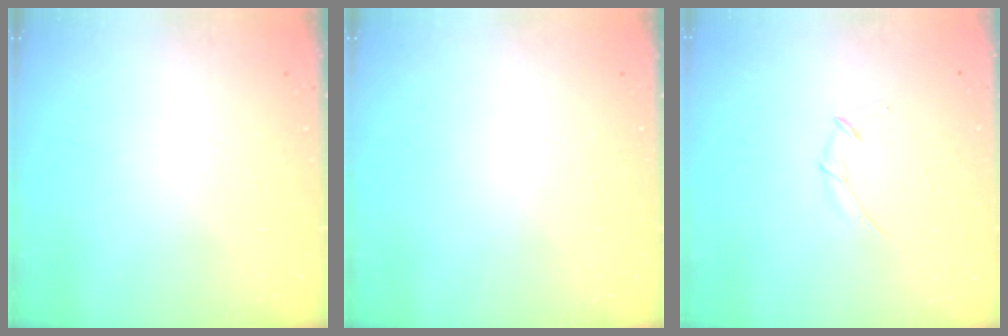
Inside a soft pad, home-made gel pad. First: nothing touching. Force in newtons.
{"total": 0.0}
{"total": 3.0, "press": 2.9, "slide": 0.8}